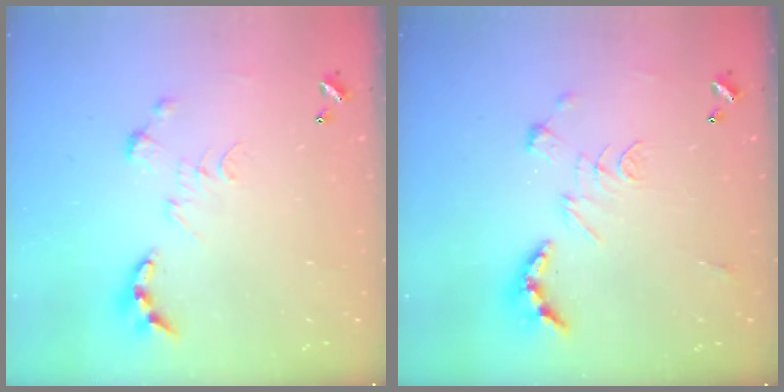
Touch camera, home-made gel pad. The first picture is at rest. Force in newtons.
{"total": 2.5, "press": 2.0, "slide": 1.5}